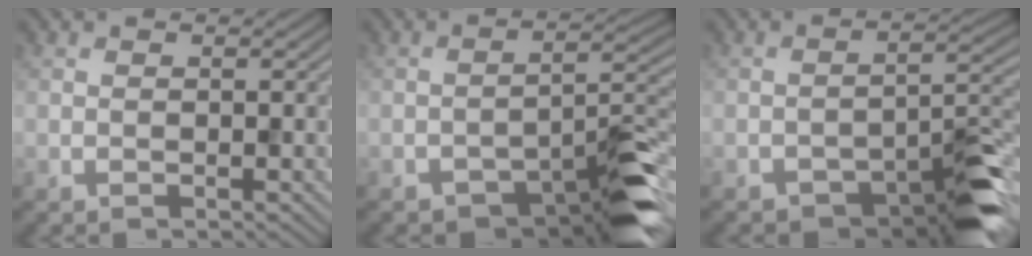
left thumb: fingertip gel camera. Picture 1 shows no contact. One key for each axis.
{"total": 8.4, "fx": -5.5, "fy": 2.6, "fz": 5.8, "tx": -0.073, "ty": 0.007, "tz": -0.090}
{"total": 7.6, "fx": -5.2, "fy": 2.4, "fz": 5.0, "tx": -0.059, "ty": 0.006, "tz": -0.083}